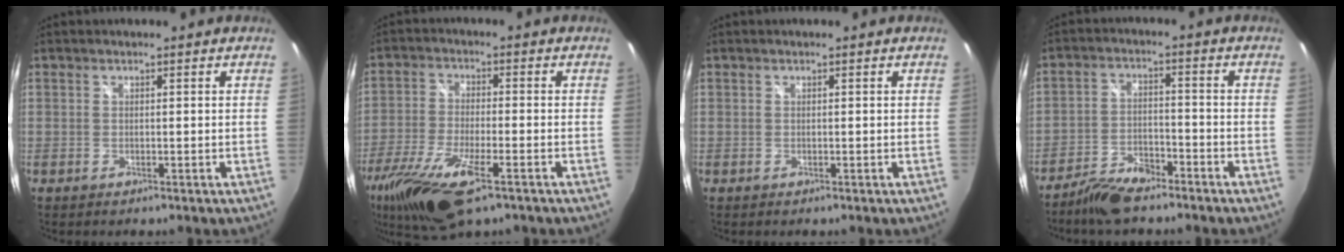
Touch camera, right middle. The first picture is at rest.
{"total": 16.1, "force": [-9.6, 5.1, 11.8], "torque": [-0.259, -0.055, -0.182]}
{"total": 0.0}
{"total": 7.8, "force": [-6.6, 2.2, 3.6], "torque": [-0.084, -0.001, -0.120]}